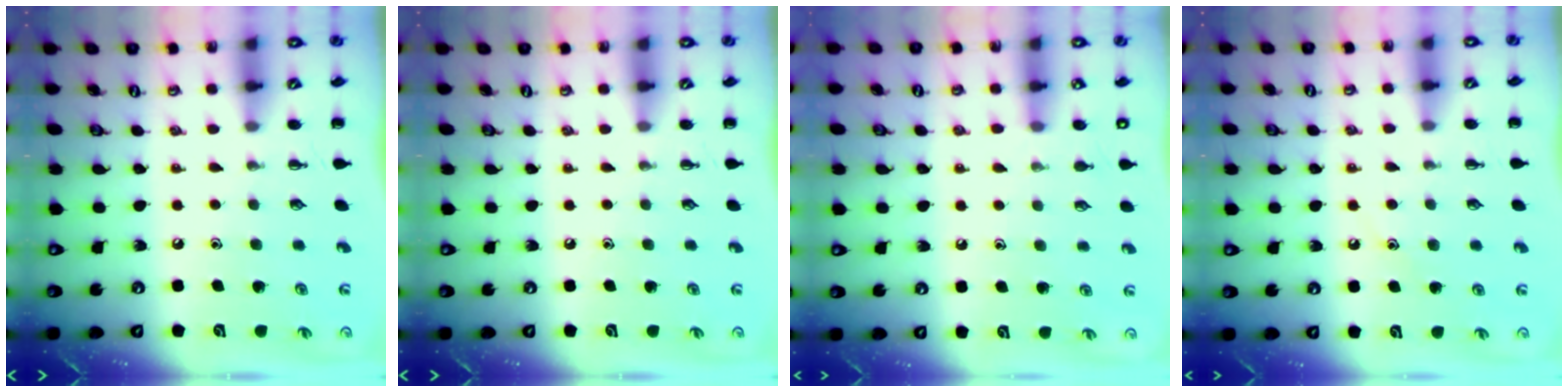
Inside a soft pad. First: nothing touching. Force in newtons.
{"total": 0.0}
{"total": 5.7, "press": 5.5, "slide": 1.4}
{"total": 7.0, "press": 6.8, "slide": 1.3}